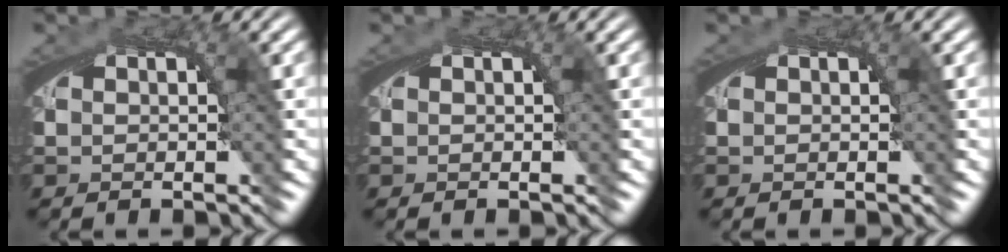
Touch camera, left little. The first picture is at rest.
{"total": 0.0}
{"total": 0.0}